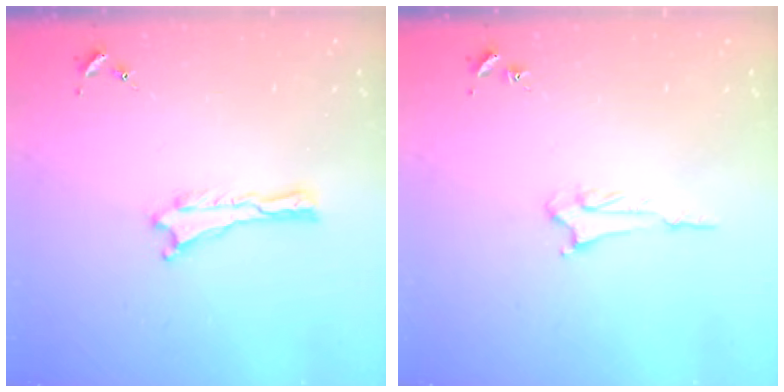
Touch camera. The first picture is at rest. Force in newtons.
{"total": 3.0, "press": 3.0, "slide": 0.3}